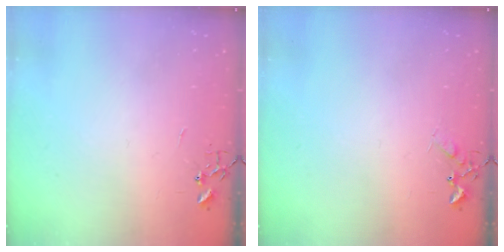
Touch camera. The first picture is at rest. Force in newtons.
{"total": 6.1, "press": 6.0, "slide": 0.8}